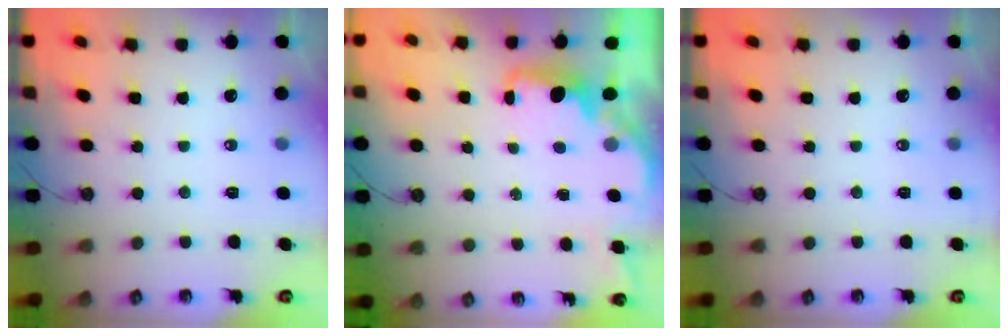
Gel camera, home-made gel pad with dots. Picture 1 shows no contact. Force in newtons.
{"total": 1.6, "press": 1.4, "slide": 0.7}
{"total": 0.0}